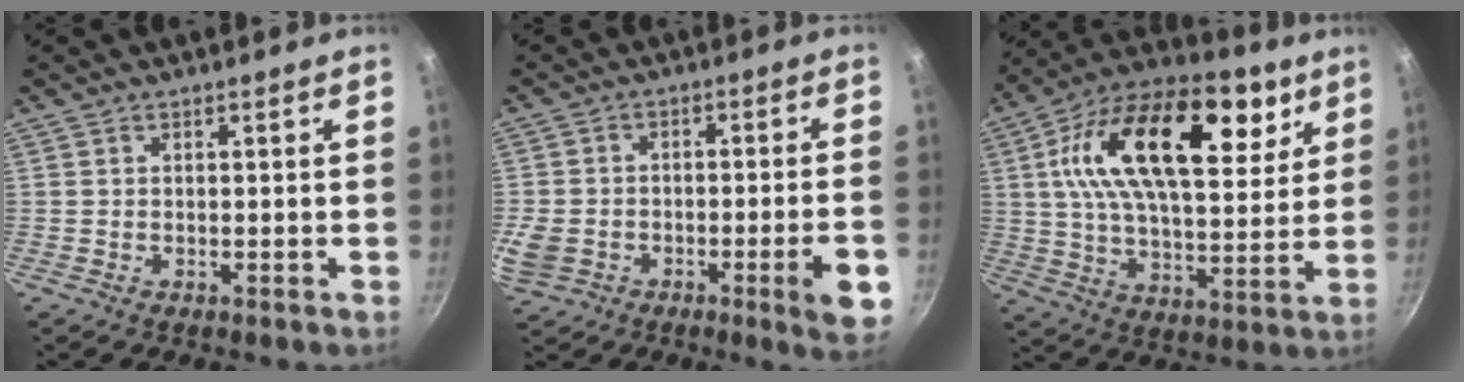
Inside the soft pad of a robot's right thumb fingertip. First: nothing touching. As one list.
[{"total": 12.3, "force": [-4.1, 4.5, 10.7], "torque": [-0.165, 0.012, -0.061]}, {"total": 26.7, "force": [10.5, 13.5, 20.5], "torque": [-0.327, -0.021, 0.156]}]